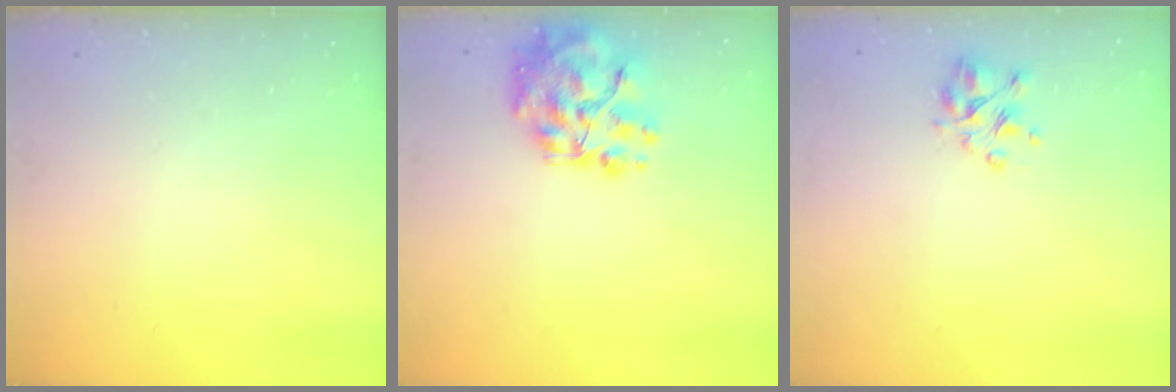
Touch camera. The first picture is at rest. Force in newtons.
{"total": 13.9, "press": 13.3, "slide": 4.4}
{"total": 5.0, "press": 4.6, "slide": 1.8}